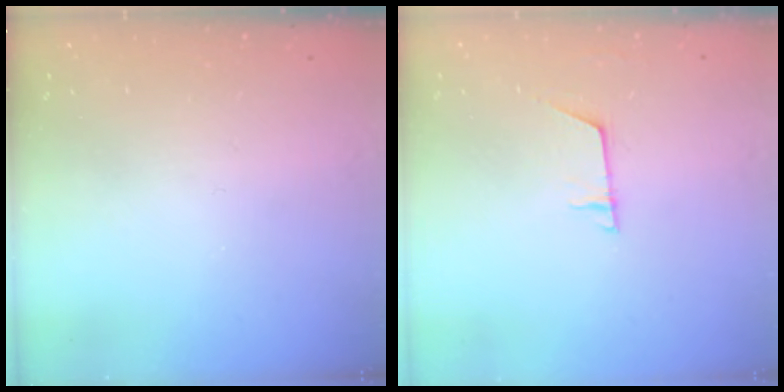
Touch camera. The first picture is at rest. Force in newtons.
{"total": 5.0, "press": 5.0, "slide": 0.4}